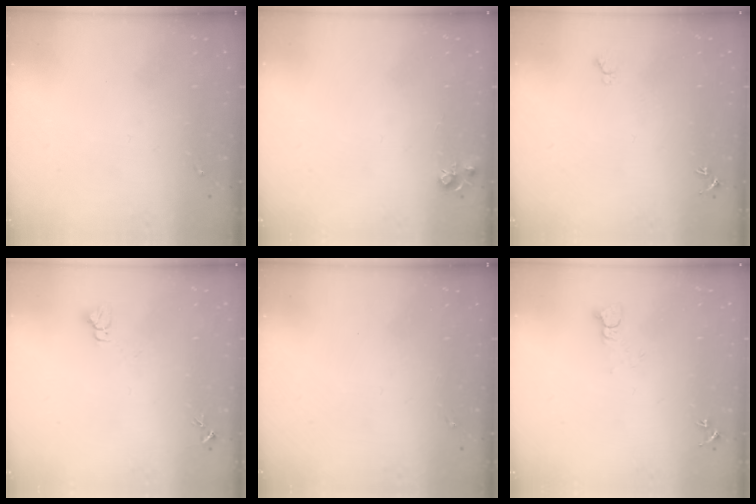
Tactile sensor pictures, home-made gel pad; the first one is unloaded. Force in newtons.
{"total": 5.1, "press": 5.0, "slide": 0.5}
{"total": 4.8, "press": 4.8, "slide": 0.6}
{"total": 4.1, "press": 4.1, "slide": 0.3}
{"total": 0.0}
{"total": 3.7, "press": 3.7, "slide": 0.1}